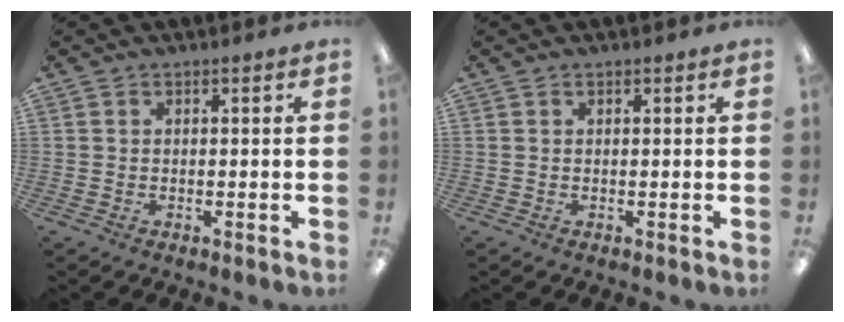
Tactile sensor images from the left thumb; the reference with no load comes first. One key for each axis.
{"total": 0.0}